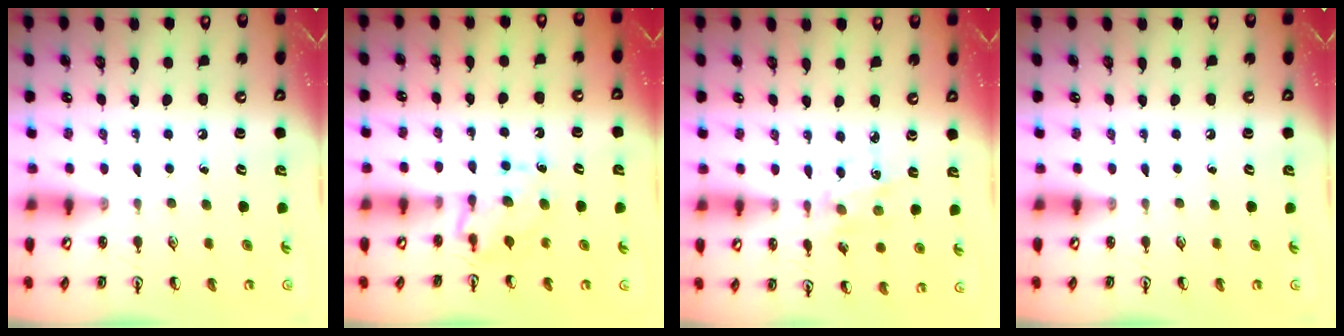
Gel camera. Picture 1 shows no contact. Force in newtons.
{"total": 7.7, "press": 7.7, "slide": 0.7}
{"total": 2.9, "press": 2.8, "slide": 0.8}
{"total": 0.0}